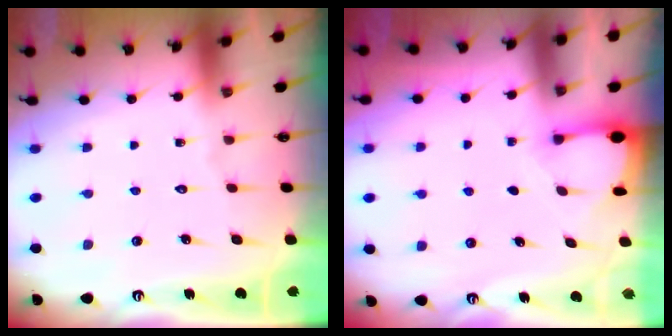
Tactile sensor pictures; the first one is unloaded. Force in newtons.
{"total": 2.0, "press": 2.0, "slide": 0.4}